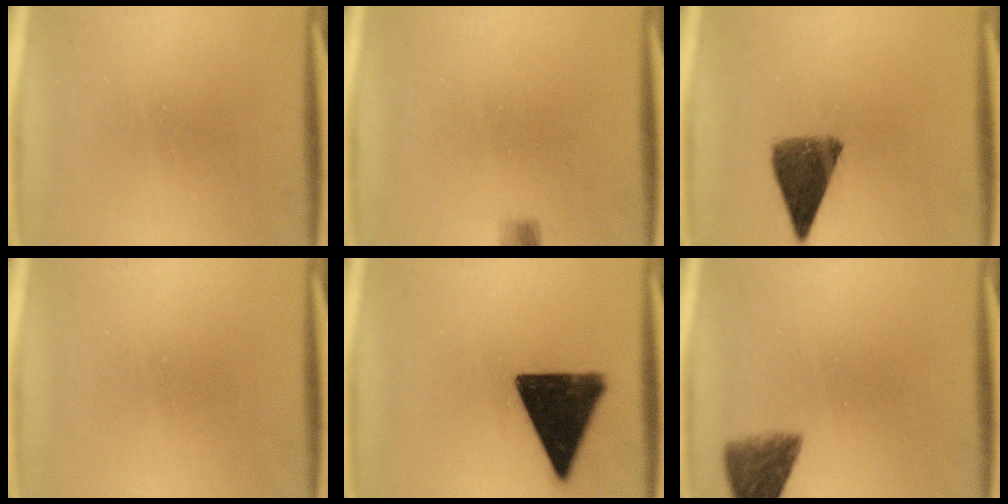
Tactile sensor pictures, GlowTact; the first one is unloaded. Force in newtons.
{"total": 1.6}
{"total": 8.8}
{"total": 0.0}
{"total": 15.9}
{"total": 5.6}